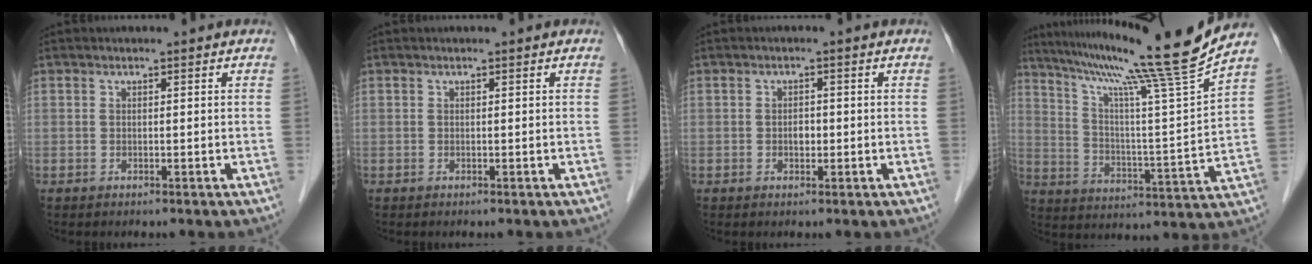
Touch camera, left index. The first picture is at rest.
{"total": 0.0}
{"total": 1.4, "force": [-0.3, 0.9, 1.1], "torque": [-0.018, 0.002, -0.004]}
{"total": 20.3, "force": [16.6, -3.6, 11.1], "torque": [-0.183, -0.041, 0.245]}